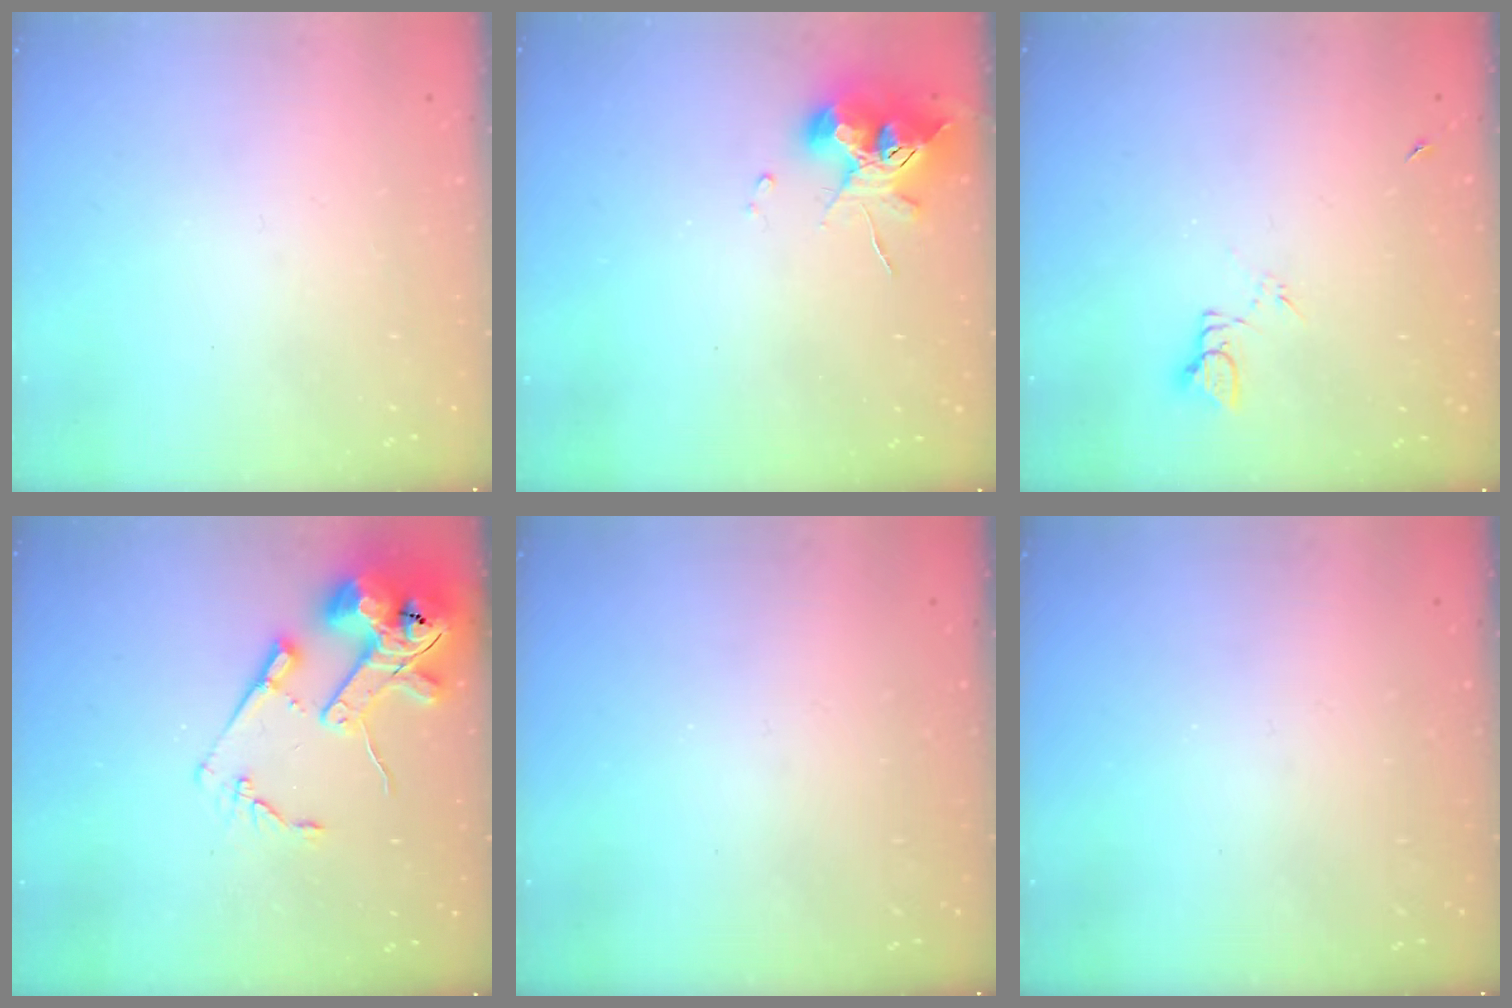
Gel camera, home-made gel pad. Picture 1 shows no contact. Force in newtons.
{"total": 10.7, "press": 10.6, "slide": 1.5}
{"total": 3.4, "press": 3.4, "slide": 0.4}
{"total": 16.0, "press": 15.8, "slide": 2.2}
{"total": 0.0}
{"total": 0.0}